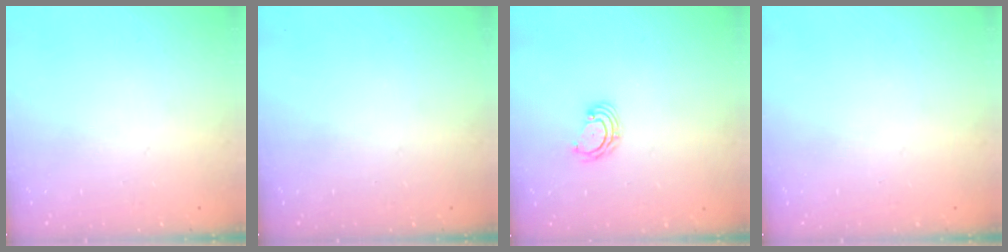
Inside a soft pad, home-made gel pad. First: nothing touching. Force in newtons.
{"total": 0.0}
{"total": 2.8, "press": 2.8, "slide": 0.3}
{"total": 0.0}